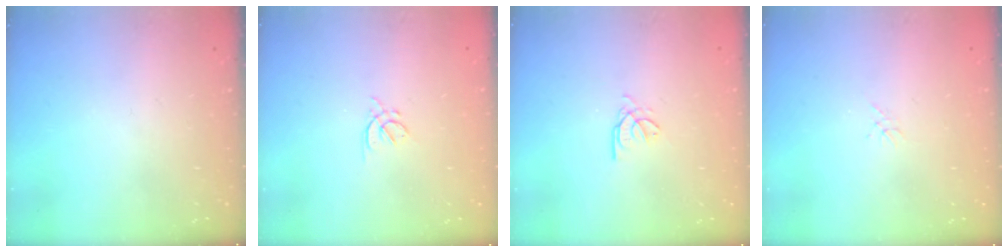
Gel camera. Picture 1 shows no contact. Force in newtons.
{"total": 2.5, "press": 2.4, "slide": 0.6}
{"total": 2.6, "press": 2.6, "slide": 0.3}
{"total": 0.0}